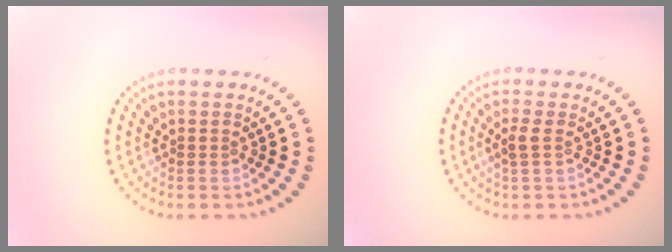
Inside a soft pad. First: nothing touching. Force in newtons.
{"total": 1.2, "press": 1.0, "slide": 0.6}